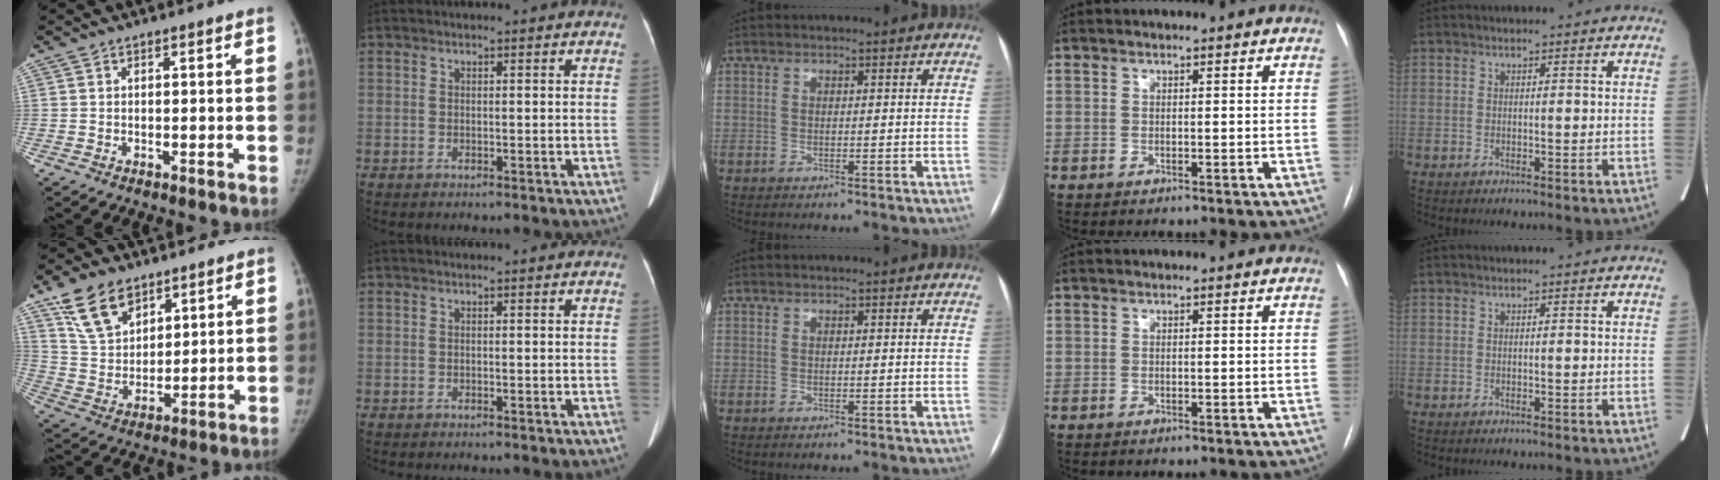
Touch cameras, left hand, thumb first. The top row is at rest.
{"thumb": {"total": 12.5, "force": [7.9, 7.4, 6.2], "torque": [-0.092, -0.033, 0.156]}}